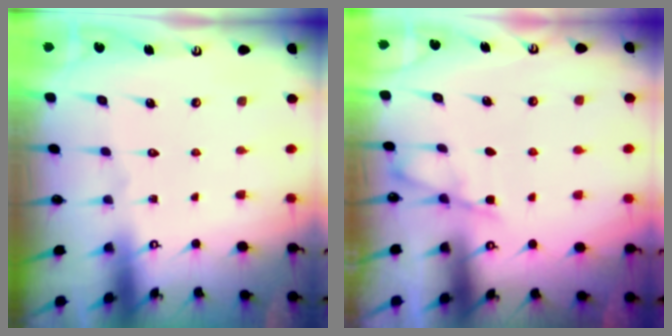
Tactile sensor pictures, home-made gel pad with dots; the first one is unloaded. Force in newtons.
{"total": 4.6, "press": 4.6, "slide": 0.6}